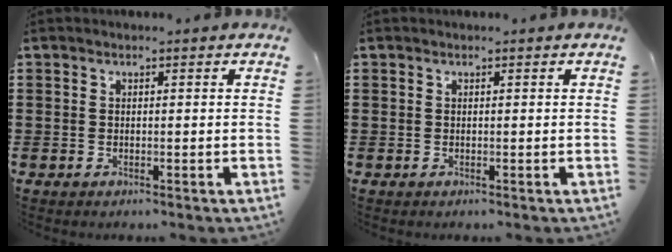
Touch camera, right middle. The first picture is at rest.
{"total": 0.0}